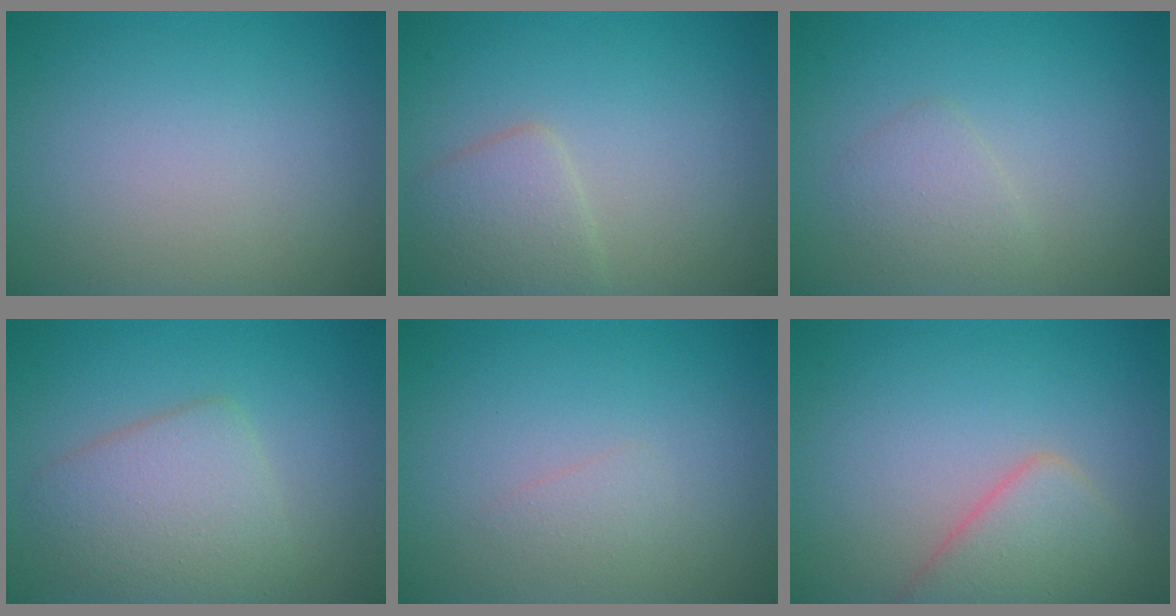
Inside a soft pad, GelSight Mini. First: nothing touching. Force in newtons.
{"total": 2.6, "press": 2.6, "slide": 0.1}
{"total": 1.7, "press": 1.7, "slide": 0.2}
{"total": 4.5, "press": 4.5, "slide": 0.1}
{"total": 0.9, "press": 0.9, "slide": 0.1}
{"total": 3.9, "press": 3.9, "slide": 0.3}